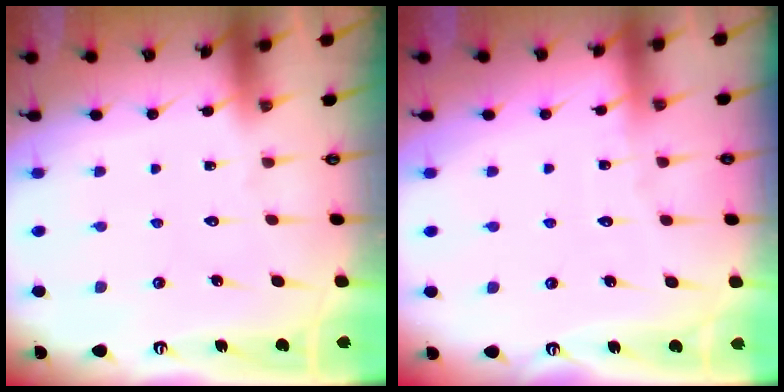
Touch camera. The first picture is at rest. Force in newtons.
{"total": 3.0, "press": 3.0, "slide": 0.2}